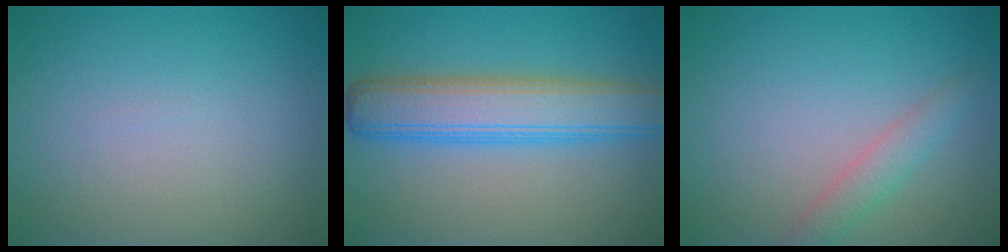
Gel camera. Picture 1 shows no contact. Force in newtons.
{"total": 6.9, "press": 6.9, "slide": 0.1}
{"total": 2.1, "press": 2.1, "slide": 0.1}